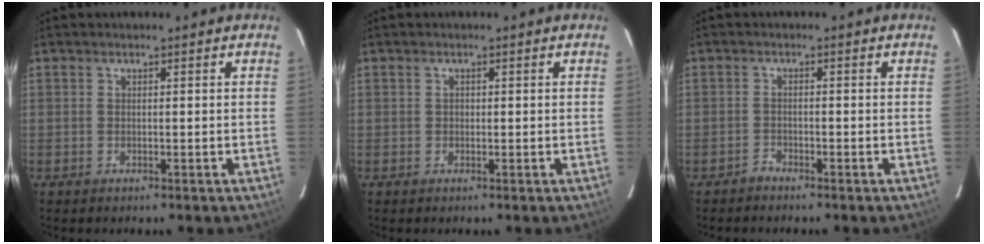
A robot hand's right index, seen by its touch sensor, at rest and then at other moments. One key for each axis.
{"total": 0.6, "fx": 0.1, "fy": 0.6, "fz": 0.2, "tx": 0.001, "ty": 0.002, "tz": 0.001}
{"total": 1.2, "fx": -1.2, "fy": 0.2, "fz": -0.1, "tx": 0.001, "ty": 0.002, "tz": -0.024}